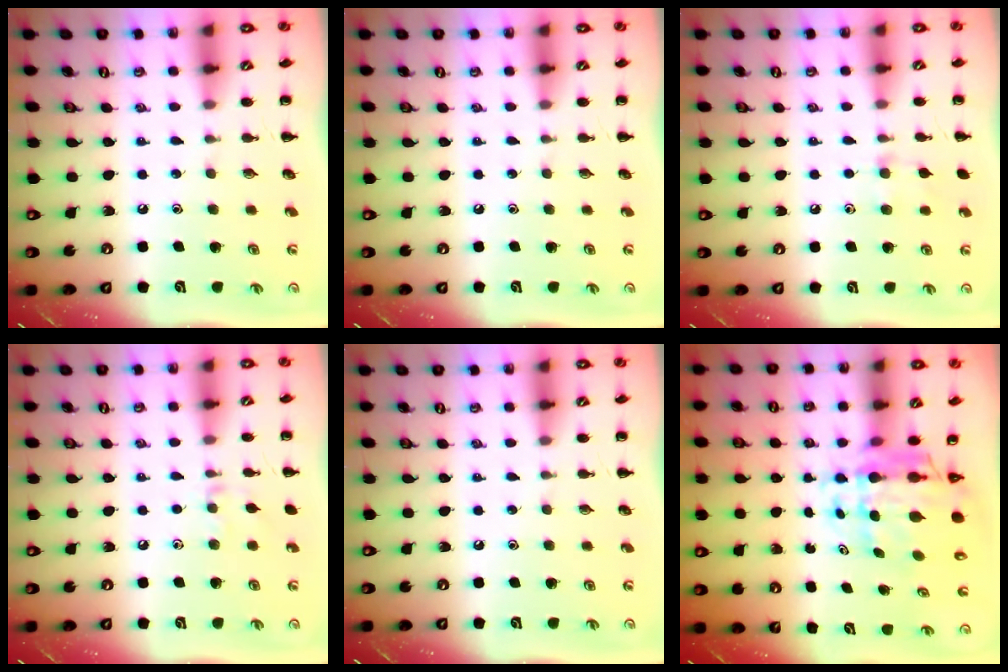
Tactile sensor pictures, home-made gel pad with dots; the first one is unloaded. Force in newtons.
{"total": 0.0}
{"total": 7.0, "press": 6.7, "slide": 2.1}
{"total": 7.2, "press": 6.9, "slide": 1.8}
{"total": 0.0}
{"total": 8.1, "press": 7.7, "slide": 2.3}